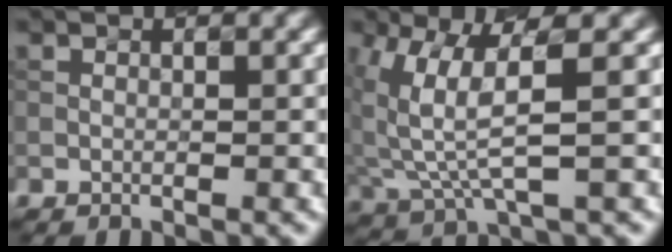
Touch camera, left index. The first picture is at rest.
{"total": 5.5, "force": [1.8, 1.7, 4.9], "torque": [-0.130, 0.000, 0.046]}